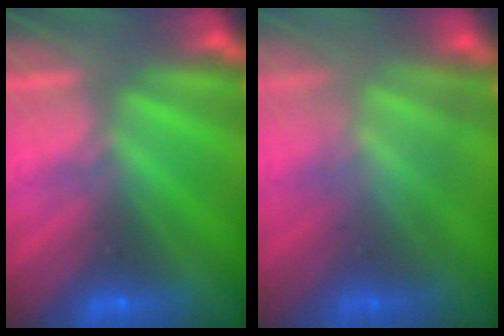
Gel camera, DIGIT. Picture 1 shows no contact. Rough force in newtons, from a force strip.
{"total": 3.5}